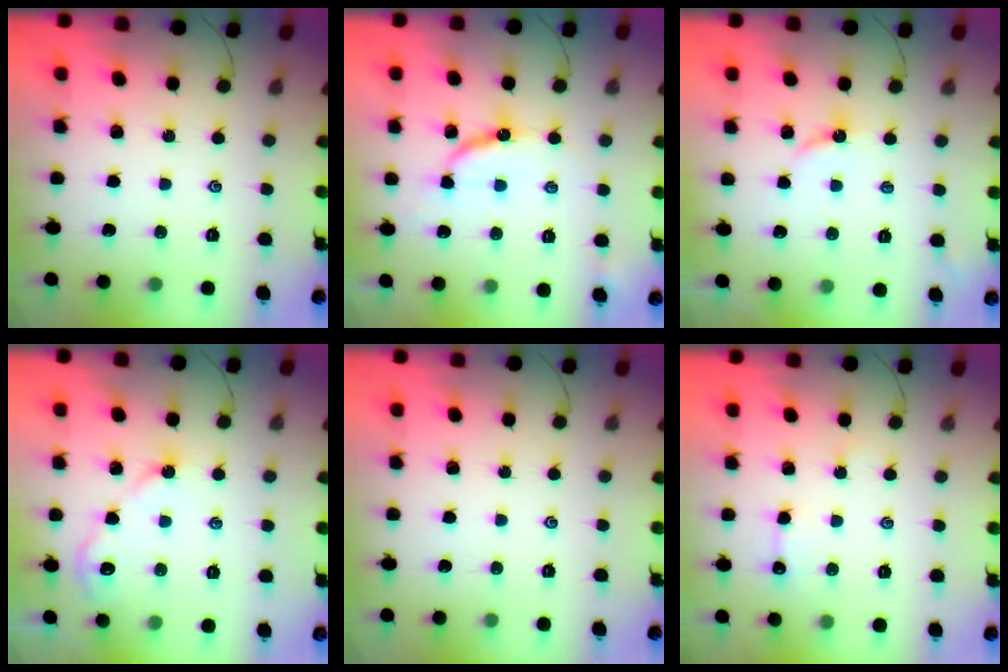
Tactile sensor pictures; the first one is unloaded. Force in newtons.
{"total": 10.5, "press": 10.4, "slide": 0.8}
{"total": 2.6, "press": 2.6, "slide": 0.3}
{"total": 5.7, "press": 5.7, "slide": 0.5}
{"total": 0.0}
{"total": 3.0, "press": 3.0, "slide": 0.4}